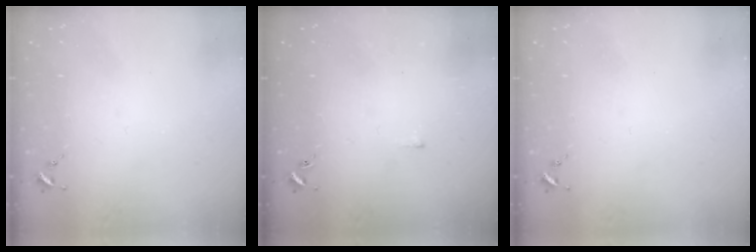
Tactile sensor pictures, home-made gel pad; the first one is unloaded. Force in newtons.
{"total": 1.8, "press": 1.8, "slide": 0.3}
{"total": 0.0}